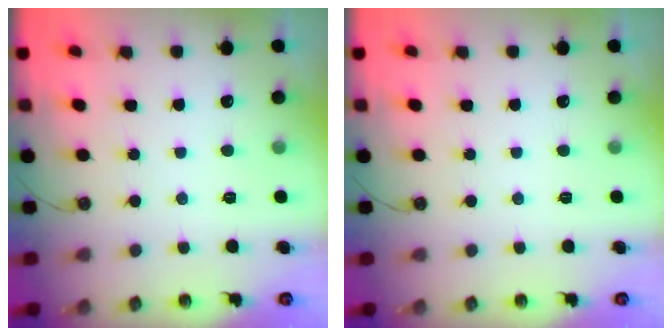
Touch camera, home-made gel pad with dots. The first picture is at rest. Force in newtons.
{"total": 0.0}